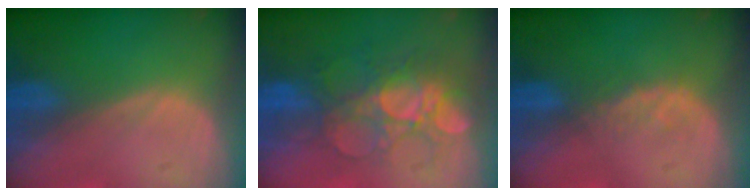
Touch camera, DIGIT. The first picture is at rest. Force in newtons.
{"total": 9.1, "press": 8.6, "slide": 3.1}
{"total": 1.9, "press": 1.9, "slide": 0.3}